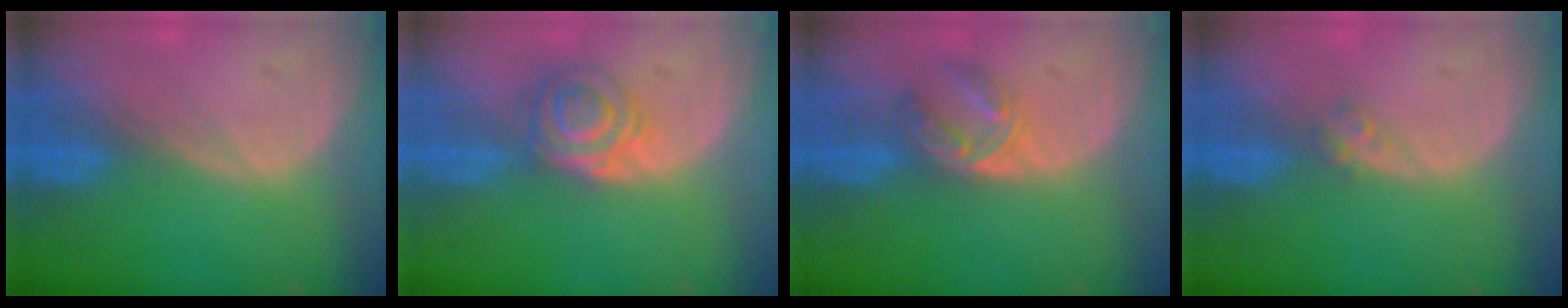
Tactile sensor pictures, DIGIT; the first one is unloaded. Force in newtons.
{"total": 6.0, "press": 5.5, "slide": 2.2}
{"total": 5.8, "press": 4.7, "slide": 3.5}
{"total": 1.6, "press": 1.4, "slide": 0.8}